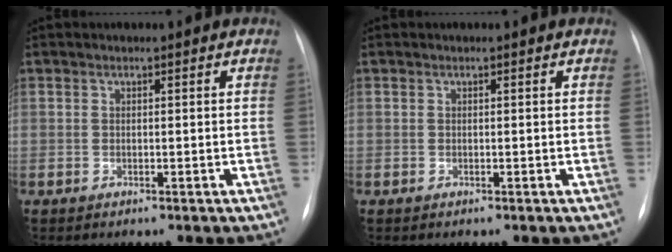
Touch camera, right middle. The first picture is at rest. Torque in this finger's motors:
{"motor_torque": [-0.01, 0.00, 0.00, 0.00]}